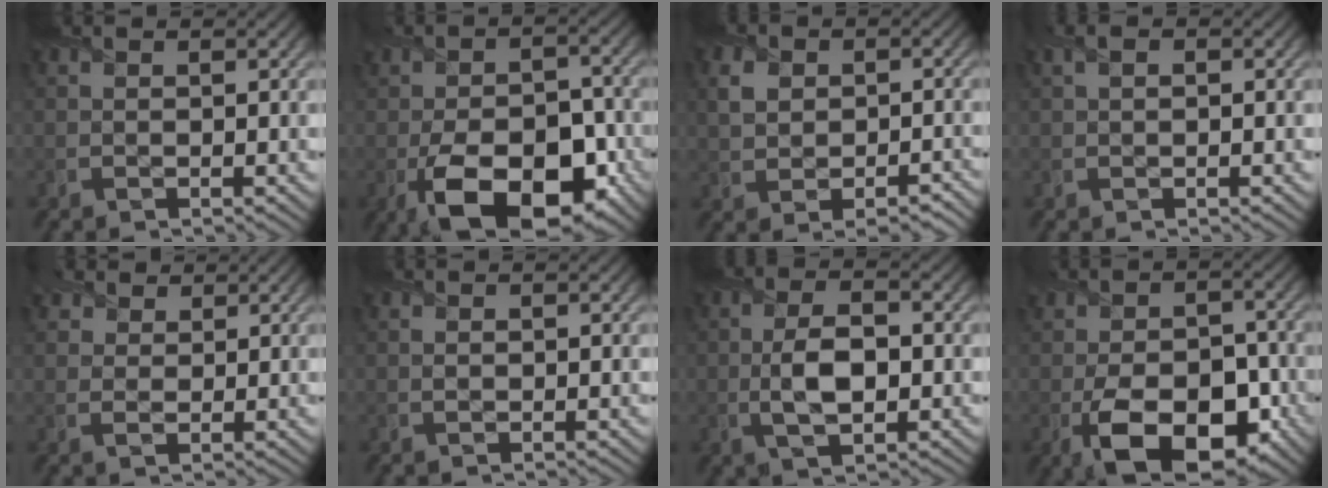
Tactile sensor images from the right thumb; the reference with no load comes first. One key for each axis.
{"total": 13.8, "fx": -5.9, "fy": 7.6, "fz": 9.9, "tx": -0.166, "ty": -0.028, "tz": -0.088}
{"total": 5.7, "fx": -0.1, "fy": 4.0, "fz": 4.0, "tx": -0.070, "ty": -0.007, "tz": 0.002}
{"total": 1.3, "fx": 0.5, "fy": 0.7, "fz": 1.1, "tx": -0.023, "ty": 0.007, "tz": 0.006}
{"total": 3.3, "fx": 2.1, "fy": 2.2, "fz": 1.3, "tx": -0.031, "ty": -0.003, "tz": 0.044}
{"total": 0.7, "fx": 0.2, "fy": 0.5, "fz": 0.6, "tx": -0.013, "ty": 0.003, "tz": 0.004}
{"total": 6.1, "fx": -0.8, "fy": 2.9, "fz": 5.4, "tx": -0.116, "ty": 0.001, "tz": -0.014}
{"total": 12.6, "fx": -5.0, "fy": 7.3, "fz": 9.0, "tx": -0.155, "ty": -0.027, "tz": -0.069}